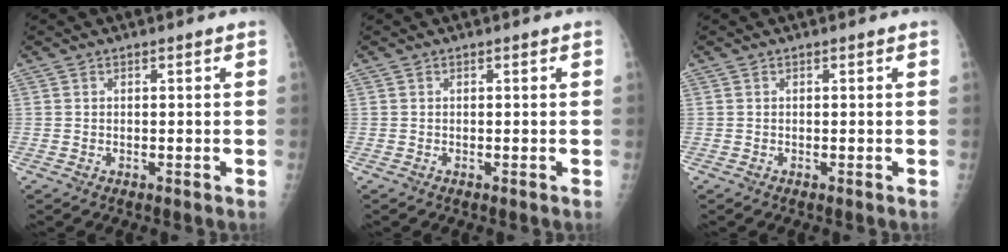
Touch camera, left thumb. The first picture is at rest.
{"total": 0.0}
{"total": 0.0}